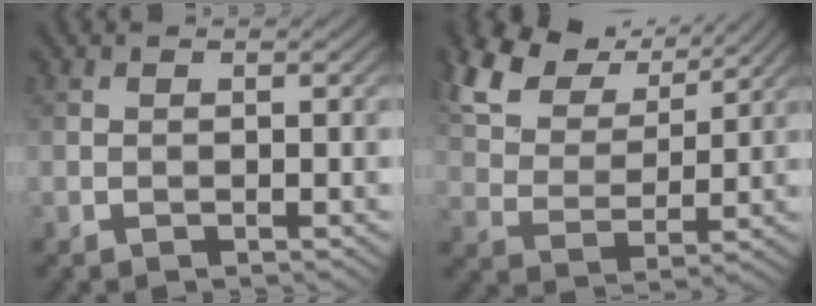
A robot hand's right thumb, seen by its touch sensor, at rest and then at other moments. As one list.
[{"total": 11.9, "force": [8.1, 5.8, 6.5], "torque": [-0.180, 0.019, 0.142]}]